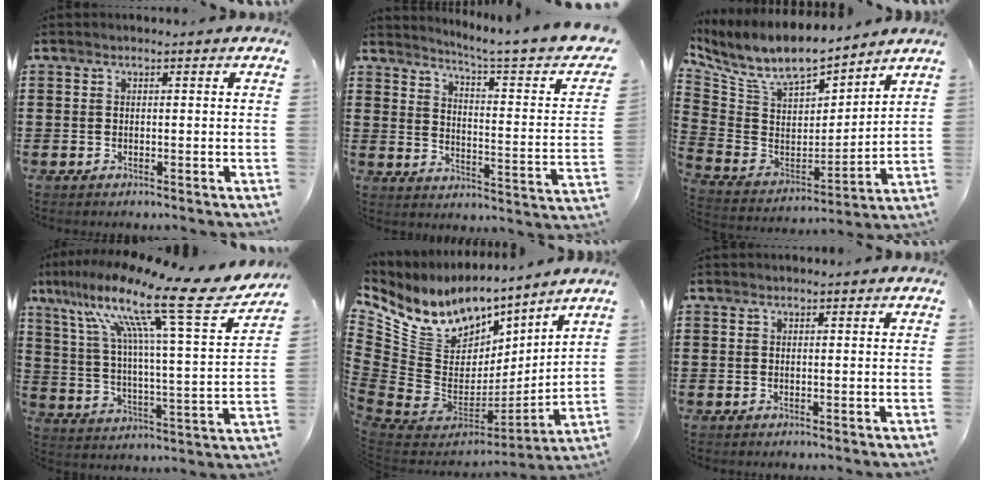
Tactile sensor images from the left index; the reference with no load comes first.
{"total": 4.6, "force": [3.5, -0.9, 2.8], "torque": [-0.064, -0.037, 0.048]}
{"total": 9.3, "force": [7.8, 3.0, 4.1], "torque": [-0.120, -0.049, 0.136]}
{"total": 17.4, "force": [12.0, 1.7, 12.5], "torque": [-0.238, -0.076, 0.182]}
{"total": 10.5, "force": [6.4, 7.3, 4.2], "torque": [-0.135, -0.062, 0.113]}
{"total": 0.5, "force": [0.4, 0.0, 0.3], "torque": [-0.006, 0.000, 0.010]}